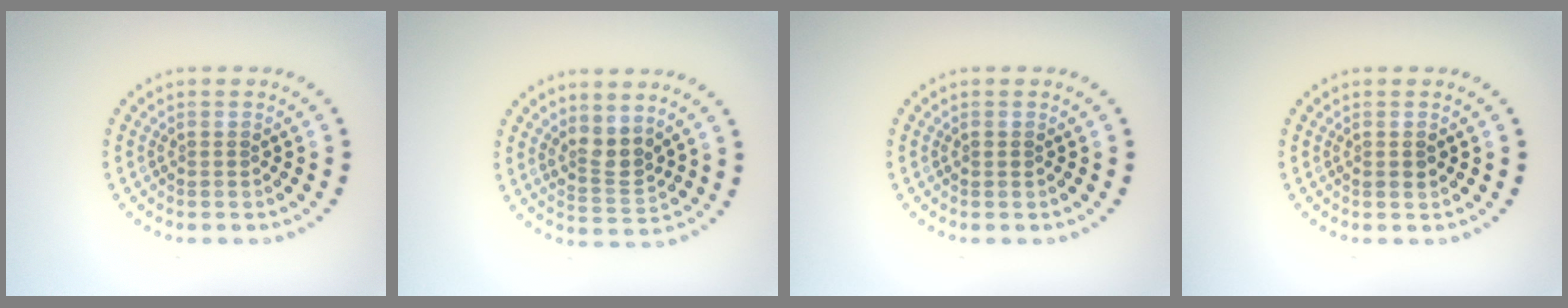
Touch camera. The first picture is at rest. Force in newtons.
{"total": 2.5, "press": 2.0, "slide": 1.4}
{"total": 0.5, "press": 0.5, "slide": 0.1}
{"total": 0.9, "press": 0.9, "slide": 0.2}